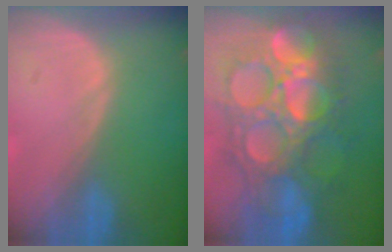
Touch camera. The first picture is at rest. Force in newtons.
{"total": 13.5, "press": 13.4, "slide": 1.6}